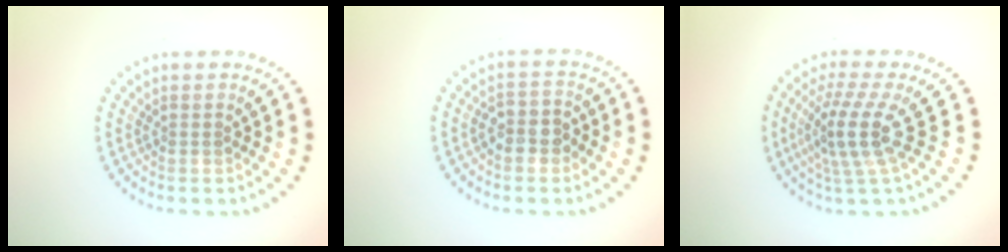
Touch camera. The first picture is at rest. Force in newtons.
{"total": 2.2, "press": 2.1, "slide": 0.7}
{"total": 4.5, "press": 3.4, "slide": 3.0}